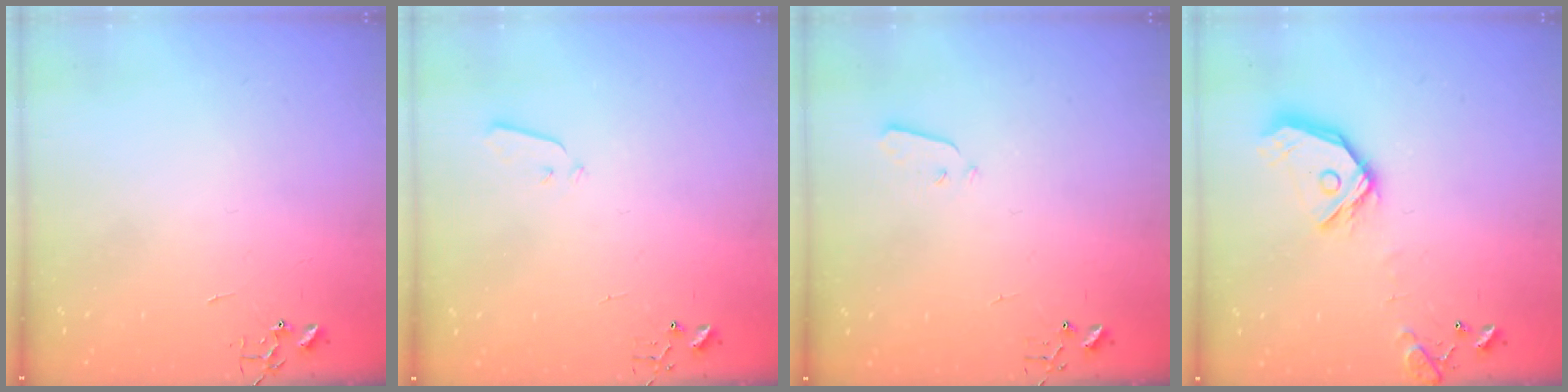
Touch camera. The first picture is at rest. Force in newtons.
{"total": 3.0, "press": 2.9, "slide": 0.7}
{"total": 3.5, "press": 3.5, "slide": 0.2}
{"total": 14.2, "press": 14.1, "slide": 2.1}